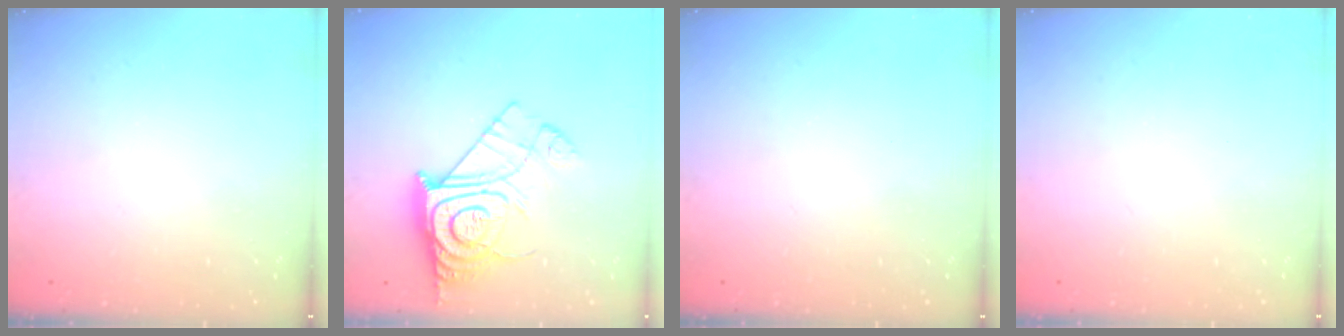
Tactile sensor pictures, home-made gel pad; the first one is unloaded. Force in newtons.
{"total": 16.1, "press": 16.1, "slide": 1.1}
{"total": 1.8, "press": 1.8, "slide": 0.4}
{"total": 2.1, "press": 2.0, "slide": 0.4}